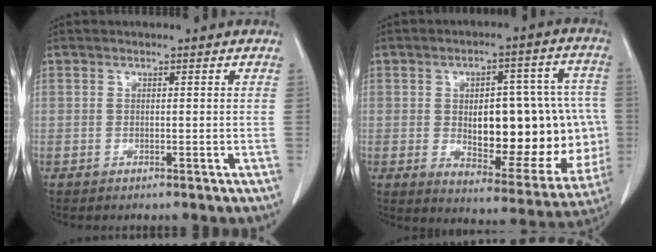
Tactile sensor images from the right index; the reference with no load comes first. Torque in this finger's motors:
{"motor_torque": [1.32, -0.66, 0.40, 0.09]}